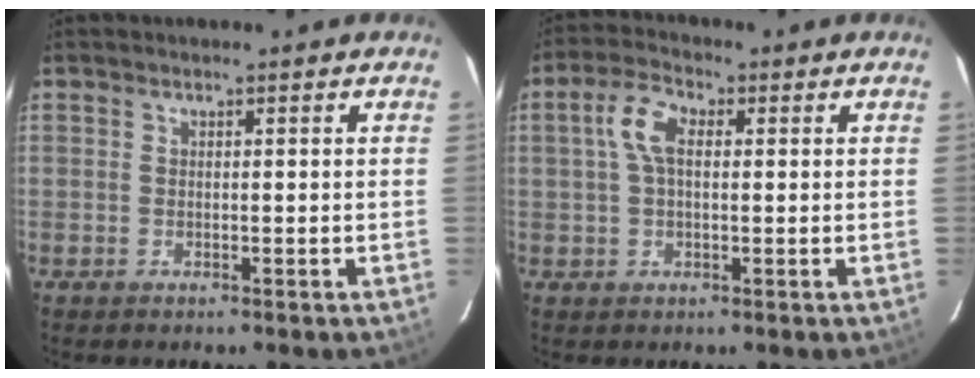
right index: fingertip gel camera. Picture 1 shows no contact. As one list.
[{"total": 5.7, "force": [0.9, 3.0, 4.7], "torque": [-0.096, 0.018, 0.018]}]